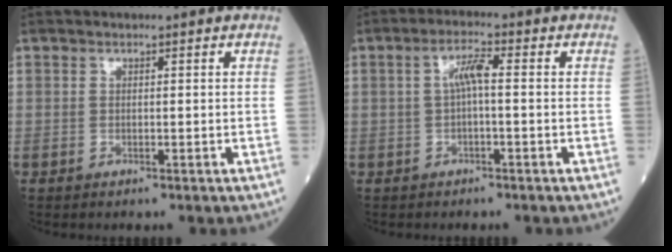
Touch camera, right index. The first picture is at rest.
{"total": 3.5, "force": [0.1, 0.6, 3.5], "torque": [-0.064, 0.012, 0.001]}